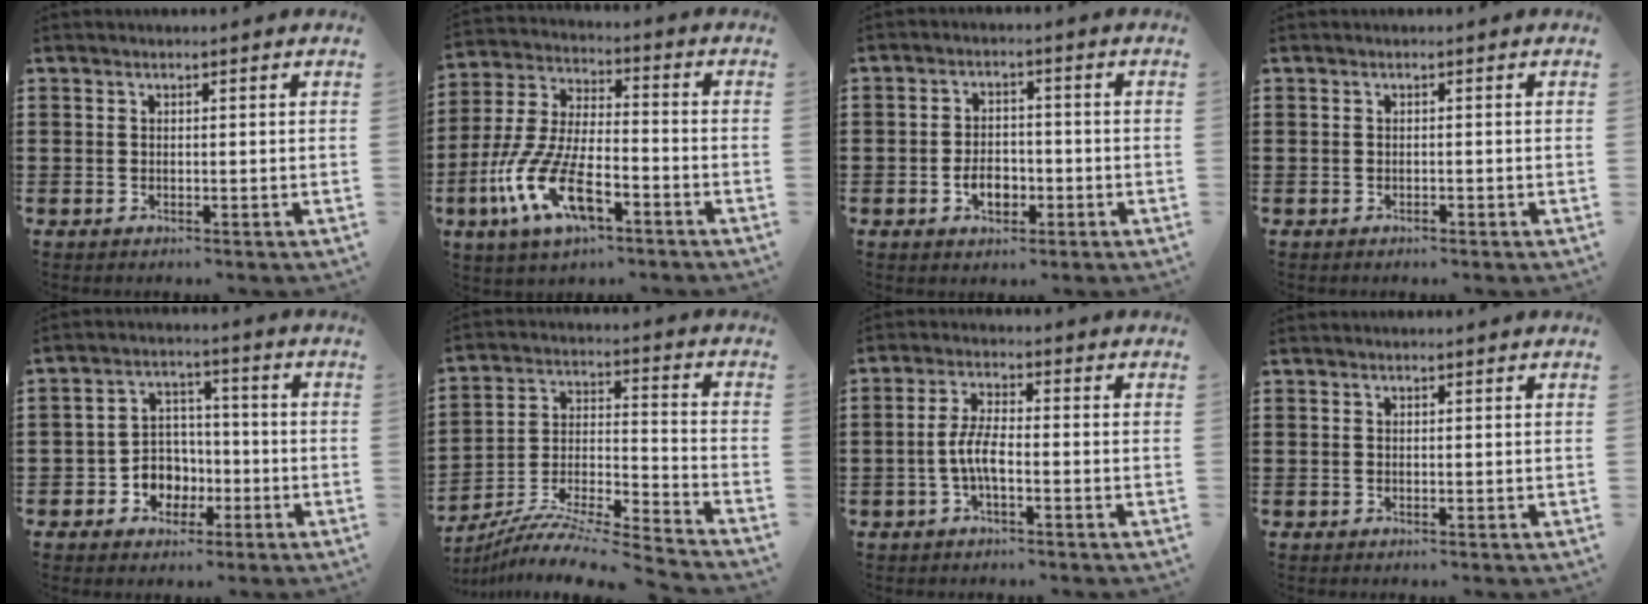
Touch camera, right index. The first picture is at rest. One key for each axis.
{"total": 12.2, "fx": -5.9, "fy": 4.7, "fz": 9.6, "tx": -0.230, "ty": -0.008, "tz": -0.115}
{"total": 4.3, "fx": -1.5, "fy": 2.8, "fz": 2.8, "tx": -0.046, "ty": 0.002, "tz": -0.029}
{"total": 0.5, "fx": -0.5, "fy": 0.1, "fz": 0.2, "tx": -0.006, "ty": -0.004, "tz": -0.009}
{"total": 5.5, "fx": -2.1, "fy": 4.9, "fz": 1.5, "tx": -0.039, "ty": 0.016, "tz": -0.038}
{"total": 8.3, "fx": -7.8, "fy": 0.2, "fz": 3.0, "tx": -0.051, "ty": -0.004, "tz": -0.158}
{"total": 4.9, "fx": -1.5, "fy": 1.4, "fz": 4.4, "tx": -0.105, "ty": -0.004, "tz": -0.036}
{"total": 0.0}